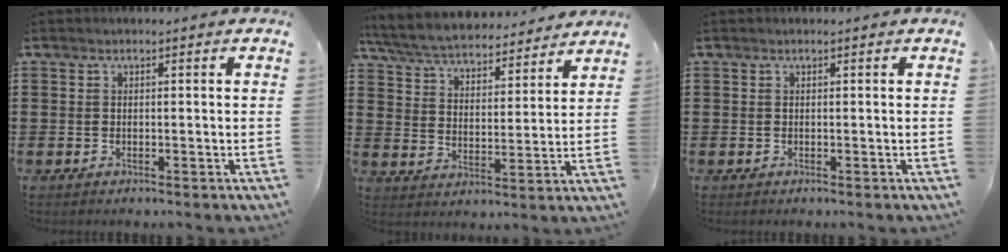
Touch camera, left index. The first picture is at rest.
{"total": 5.9, "force": [5.7, 0.6, 1.4], "torque": [-0.054, -0.035, 0.096]}
{"total": 0.0}